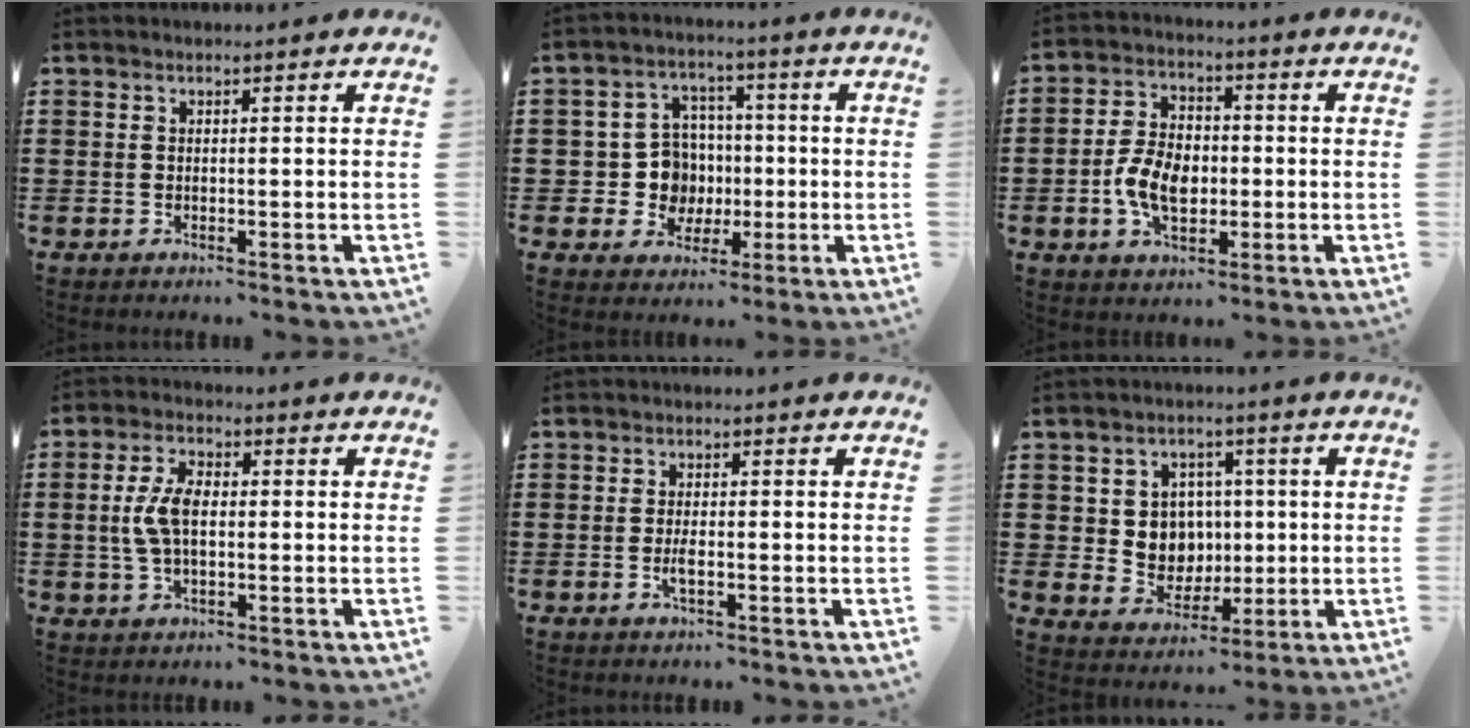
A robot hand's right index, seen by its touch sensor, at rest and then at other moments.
{"total": 8.1, "force": [-0.6, 7.3, 3.3], "torque": [-0.084, 0.015, -0.006]}
{"total": 7.6, "force": [-1.6, 5.0, 5.6], "torque": [-0.129, 0.006, -0.034]}
{"total": 6.2, "force": [0.1, 3.1, 5.4], "torque": [-0.125, 0.003, -0.005]}
{"total": 2.1, "force": [-0.6, 0.3, 2.0], "torque": [-0.044, -0.006, -0.012]}
{"total": 6.6, "force": [0.9, 6.0, 2.6], "torque": [-0.060, 0.010, 0.015]}